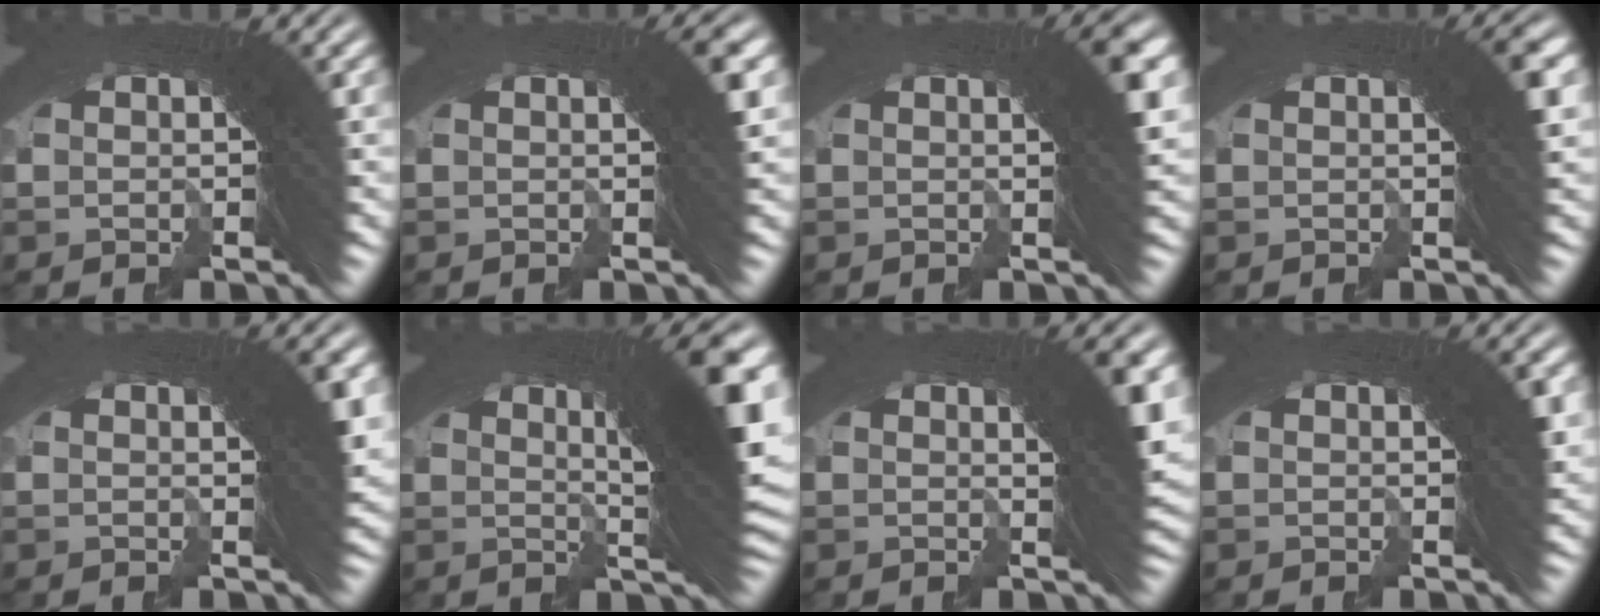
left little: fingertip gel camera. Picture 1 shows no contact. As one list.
[{"total": 2.9, "force": [0.9, 0.3, 2.7], "torque": [-0.025, 0.009, 0.012]}, {"total": 4.5, "force": [1.3, 0.7, 4.3], "torque": [-0.043, 0.010, 0.017]}, {"total": 2.9, "force": [0.8, 0.4, 2.8], "torque": [-0.029, 0.009, 0.009]}, {"total": 2.8, "force": [0.9, 0.3, 2.7], "torque": [-0.031, 0.003, 0.011]}, {"total": 11.2, "force": [2.8, 2.8, 10.4], "torque": [-0.127, 0.020, 0.035]}, {"total": 4.3, "force": [1.3, 0.6, 4.1], "torque": [-0.044, 0.005, 0.017]}, {"total": 1.5, "force": [0.5, 0.2, 1.4], "torque": [-0.019, 0.002, 0.006]}]